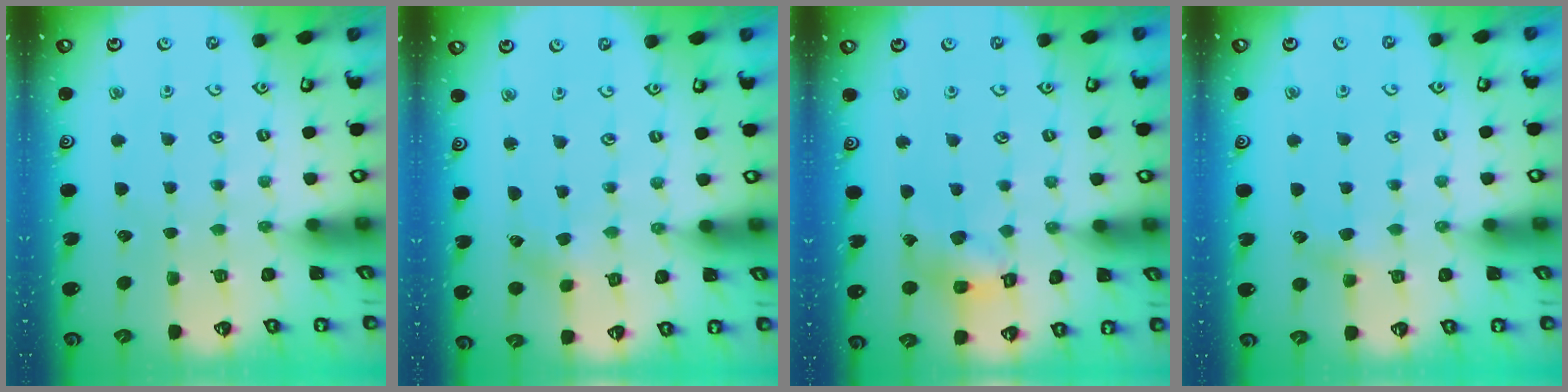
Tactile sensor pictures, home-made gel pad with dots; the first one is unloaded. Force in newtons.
{"total": 0.5, "press": 0.5, "slide": 0.1}
{"total": 11.1, "press": 11.0, "slide": 1.2}
{"total": 4.1, "press": 4.0, "slide": 0.7}